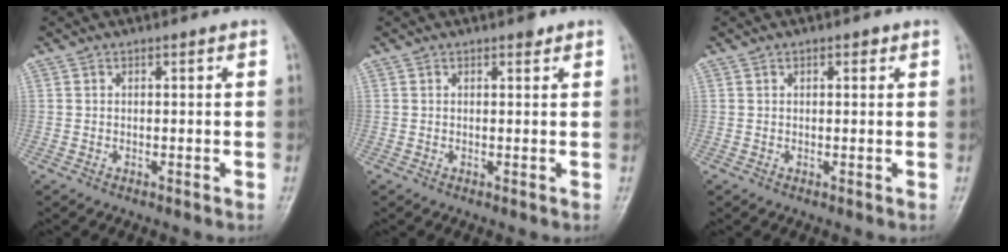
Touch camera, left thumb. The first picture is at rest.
{"total": 1.3, "force": [0.9, 0.6, 0.7], "torque": [-0.005, -0.003, 0.009]}
{"total": 1.3, "force": [0.7, 0.7, 0.9], "torque": [-0.007, 0.000, 0.007]}